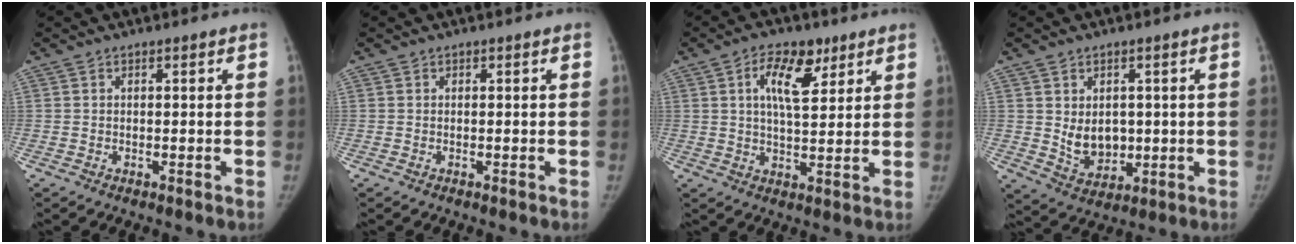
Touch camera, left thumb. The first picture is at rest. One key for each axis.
{"total": 0.0}
{"total": 8.9, "fx": 4.1, "fy": 4.4, "fz": 6.6, "tx": -0.087, "ty": -0.018, "tz": 0.066}
{"total": 7.3, "fx": 0.6, "fy": 5.4, "fz": 4.9, "tx": -0.050, "ty": -0.016, "tz": 0.029}